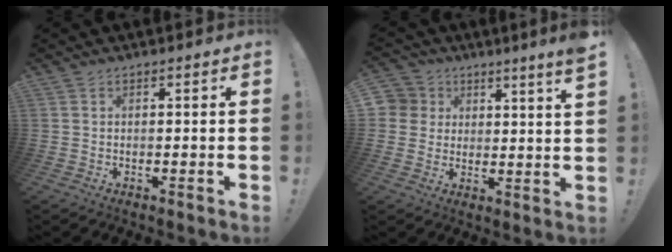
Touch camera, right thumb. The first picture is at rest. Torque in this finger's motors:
{"motor_torque": [0.06, 0.10, 0.36, 0.32, 0.12]}